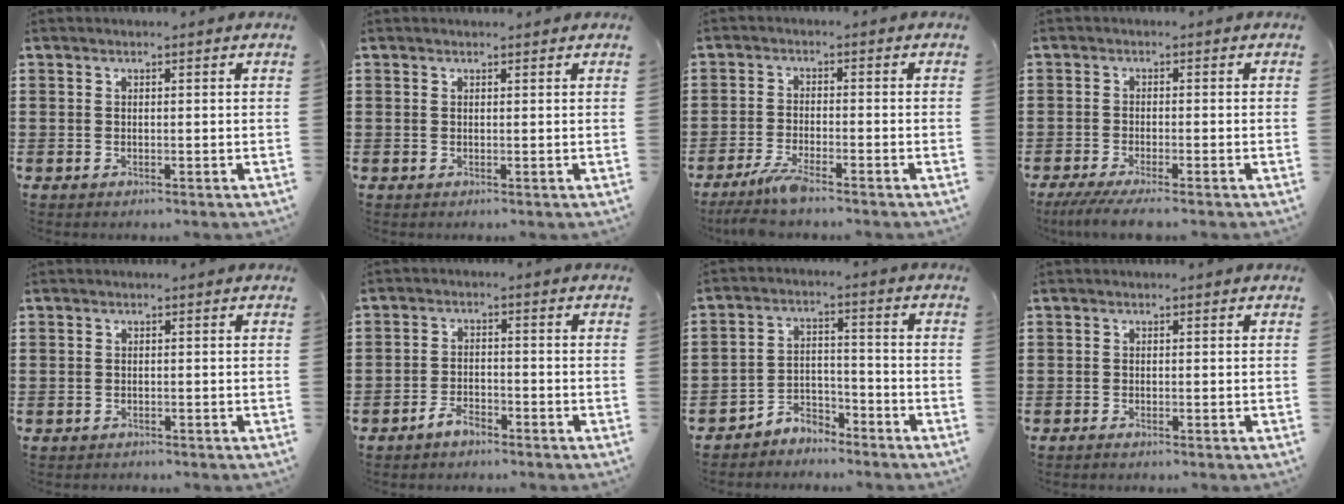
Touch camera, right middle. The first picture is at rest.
{"total": 0.0}
{"total": 4.3, "force": [-3.4, 0.3, 2.6], "torque": [-0.070, -0.015, -0.070]}
{"total": 3.2, "force": [-2.8, 0.0, 1.6], "torque": [-0.041, -0.011, -0.057]}
{"total": 1.0, "force": [-0.9, 0.5, -0.2], "torque": [0.002, 0.005, -0.020]}
{"total": 3.5, "force": [-3.1, 1.3, 1.0], "torque": [-0.020, 0.009, -0.062]}
{"total": 4.5, "force": [-4.3, 1.3, -0.1], "torque": [-0.008, 0.003, -0.091]}
{"total": 0.6, "force": [-0.5, 0.1, 0.3], "torque": [-0.006, -0.003, -0.009]}